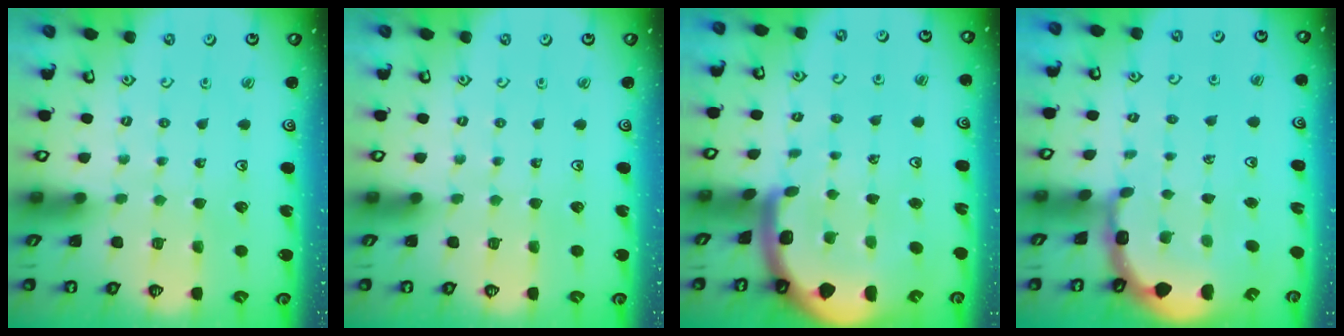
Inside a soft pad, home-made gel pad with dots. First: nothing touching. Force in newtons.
{"total": 0.0}
{"total": 6.5, "press": 6.5, "slide": 0.8}
{"total": 3.8, "press": 3.6, "slide": 1.1}